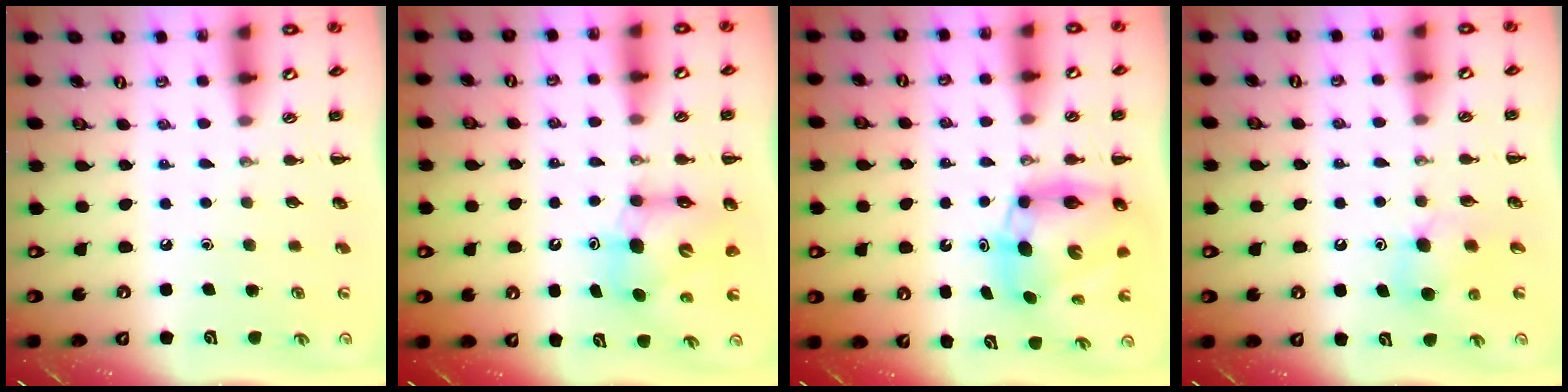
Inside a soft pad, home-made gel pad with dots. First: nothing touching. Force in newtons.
{"total": 7.9, "press": 7.6, "slide": 2.1}
{"total": 8.8, "press": 8.5, "slide": 2.4}
{"total": 6.5, "press": 6.4, "slide": 1.5}